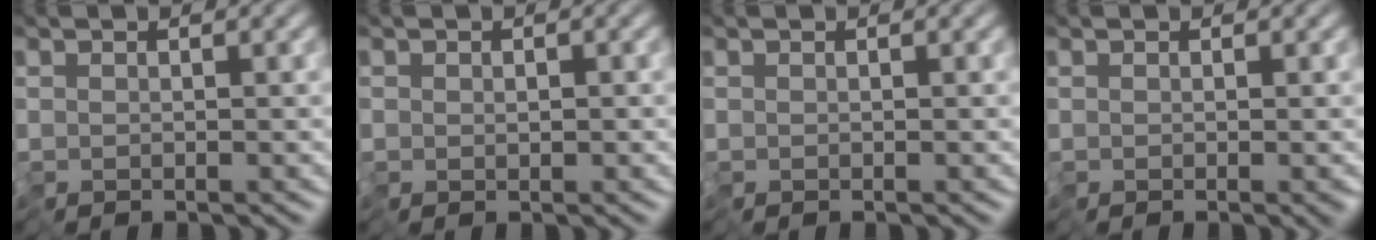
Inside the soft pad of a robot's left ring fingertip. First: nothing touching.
{"total": 0.6, "force": [0.0, 0.6, 0.3], "torque": [-0.003, 0.001, 0.001]}
{"total": 0.0}
{"total": 0.6, "force": [-0.3, 0.3, 0.5], "torque": [-0.002, -0.003, -0.004]}